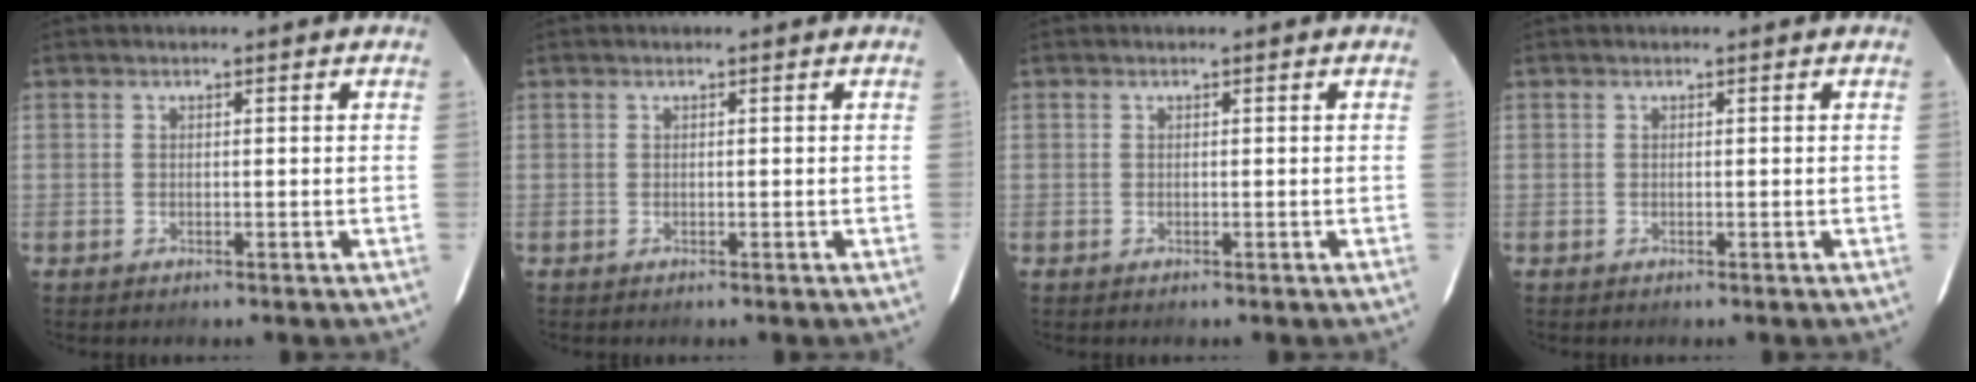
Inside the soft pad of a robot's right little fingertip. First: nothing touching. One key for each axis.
{"total": 0.0}
{"total": 0.0}
{"total": 0.0}